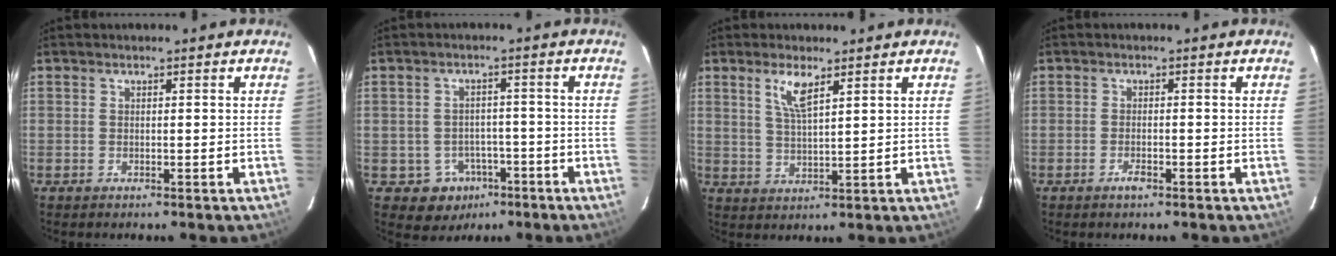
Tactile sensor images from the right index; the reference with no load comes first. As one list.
[{"total": 6.4, "force": [-3.3, 5.4, 0.7], "torque": [-0.024, 0.028, -0.029]}, {"total": 4.9, "force": [2.8, 1.2, 3.9], "torque": [-0.077, -0.001, 0.058]}, {"total": 1.7, "force": [-1.1, 0.6, 1.2], "torque": [-0.025, 0.000, -0.020]}]